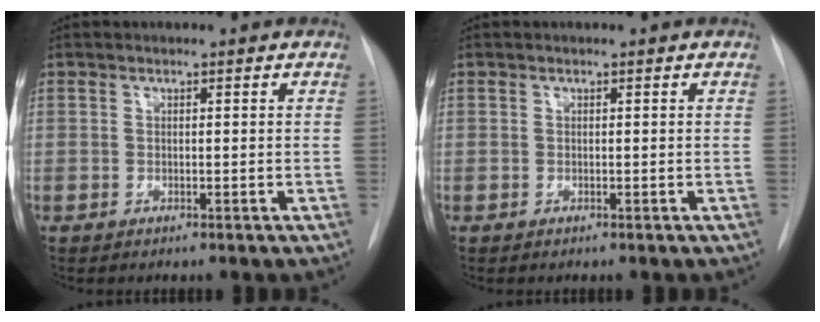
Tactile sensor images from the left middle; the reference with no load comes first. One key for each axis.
{"total": 0.0}